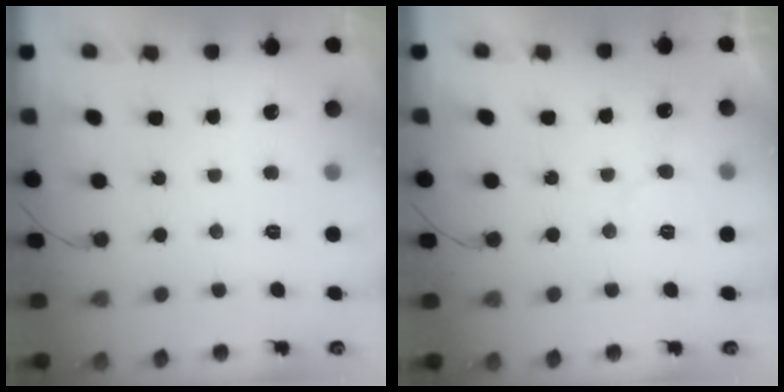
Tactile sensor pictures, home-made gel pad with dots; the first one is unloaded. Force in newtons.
{"total": 6.8, "press": 6.8, "slide": 0.5}